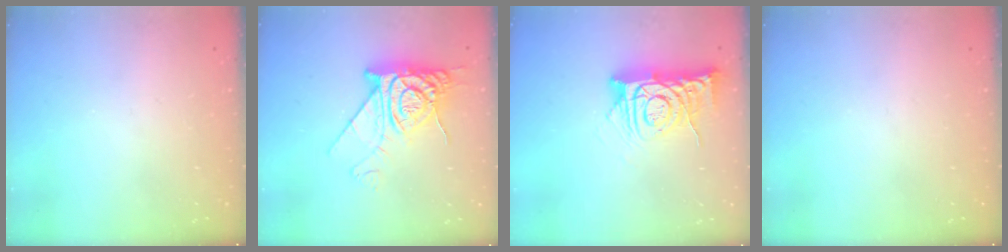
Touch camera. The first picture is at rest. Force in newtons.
{"total": 14.4, "press": 14.4, "slide": 1.3}
{"total": 12.0, "press": 11.9, "slide": 1.2}
{"total": 0.0}